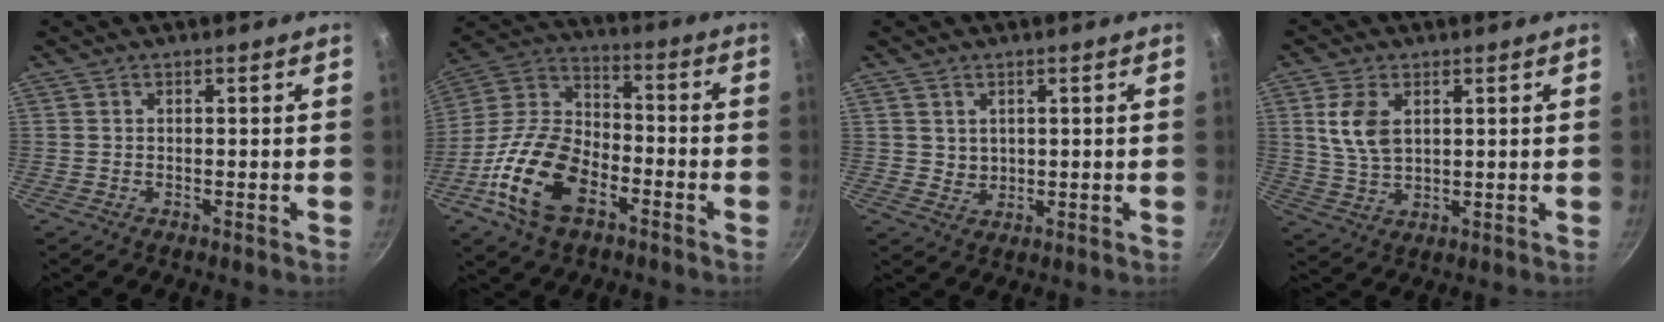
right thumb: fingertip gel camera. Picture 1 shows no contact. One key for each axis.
{"total": 18.3, "fx": -7.9, "fy": 10.6, "fz": 12.6, "tx": -0.228, "ty": 0.047, "tz": -0.166}
{"total": 2.4, "fx": 0.9, "fy": 2.1, "fz": 0.8, "tx": -0.001, "ty": -0.005, "tz": 0.021}
{"total": 7.4, "fx": 2.2, "fy": 4.4, "fz": 5.4, "tx": -0.104, "ty": -0.012, "tz": 0.047}